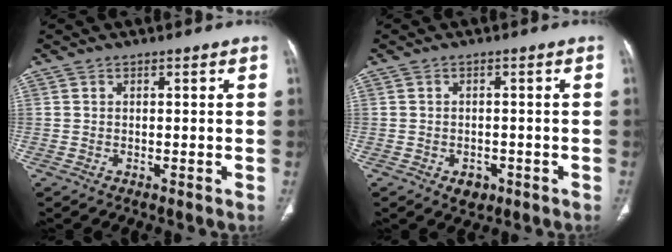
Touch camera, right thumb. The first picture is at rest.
{"total": 3.1, "force": [-1.4, 2.3, 1.5], "torque": [-0.008, 0.004, -0.011]}